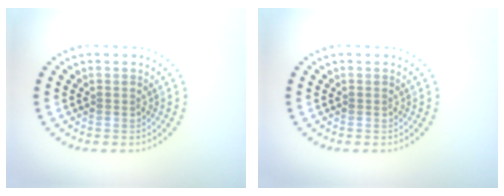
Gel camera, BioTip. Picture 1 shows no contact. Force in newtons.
{"total": 0.0}